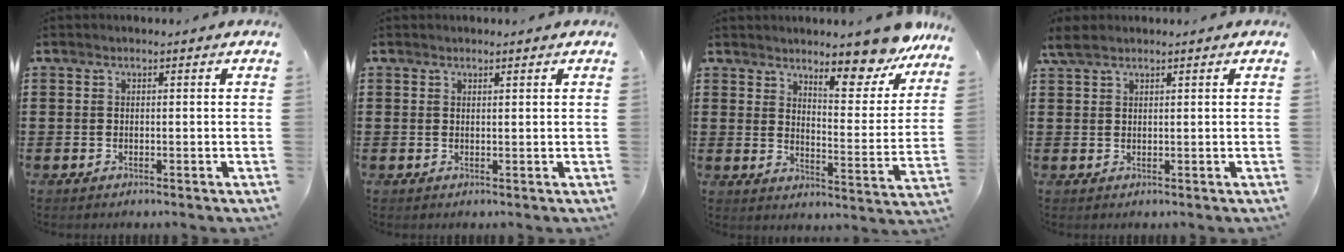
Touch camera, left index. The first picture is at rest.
{"total": 0.9, "force": [0.8, 0.0, 0.5], "torque": [-0.010, -0.001, 0.015]}
{"total": 9.5, "force": [8.3, 1.0, 4.4], "torque": [-0.065, -0.067, 0.140]}
{"total": 2.5, "force": [1.8, 0.7, 1.6], "torque": [-0.035, 0.004, 0.033]}